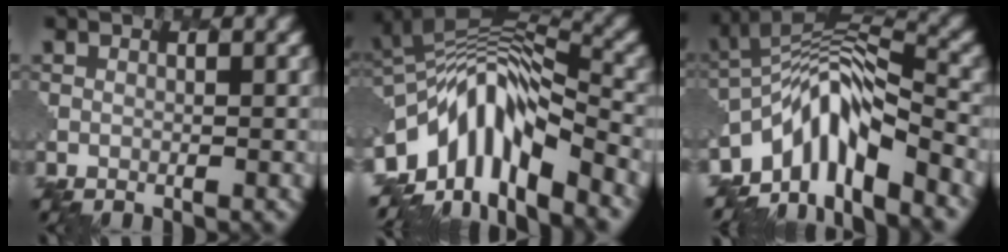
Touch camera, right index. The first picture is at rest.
{"total": 10.7, "force": [-4.9, 4.4, 8.4], "torque": [-0.137, 0.012, -0.090]}
{"total": 8.9, "force": [-5.4, 3.0, 6.4], "torque": [-0.091, 0.006, -0.104]}